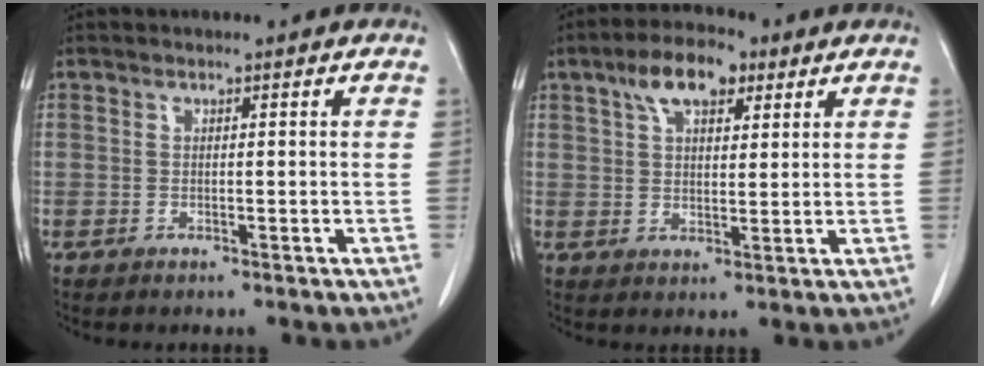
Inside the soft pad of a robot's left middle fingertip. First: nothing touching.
{"total": 7.7, "force": [4.3, 3.3, 5.4], "torque": [-0.101, 0.020, 0.074]}